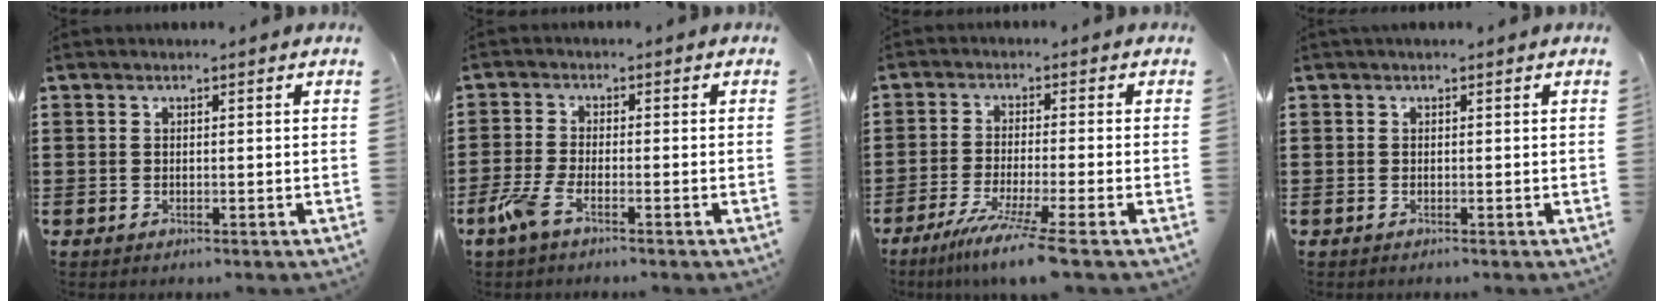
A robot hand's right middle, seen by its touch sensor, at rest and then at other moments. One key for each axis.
{"total": 4.3, "fx": -2.6, "fy": 1.0, "fz": 3.3, "tx": -0.089, "ty": -0.010, "tz": -0.054}
{"total": 6.1, "fx": -4.5, "fy": -0.9, "fz": 4.1, "tx": -0.085, "ty": -0.025, "tz": -0.086}
{"total": 0.0}